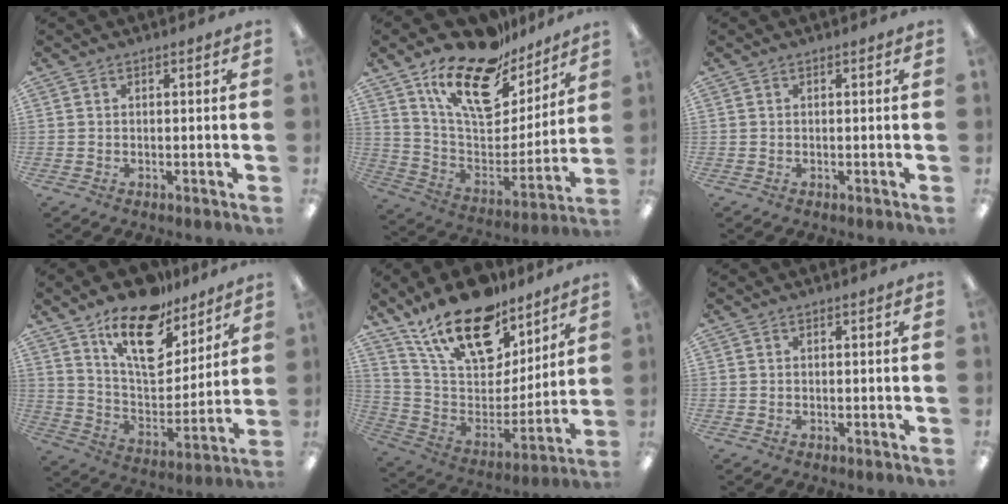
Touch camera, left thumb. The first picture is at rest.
{"total": 20.4, "force": [14.1, 9.3, 11.3], "torque": [-0.190, -0.097, 0.248]}
{"total": 0.0}
{"total": 18.8, "force": [12.6, 9.1, 10.5], "torque": [-0.173, -0.074, 0.221]}
{"total": 21.5, "force": [15.4, 10.0, 11.2], "torque": [-0.198, -0.097, 0.275]}
{"total": 0.0}